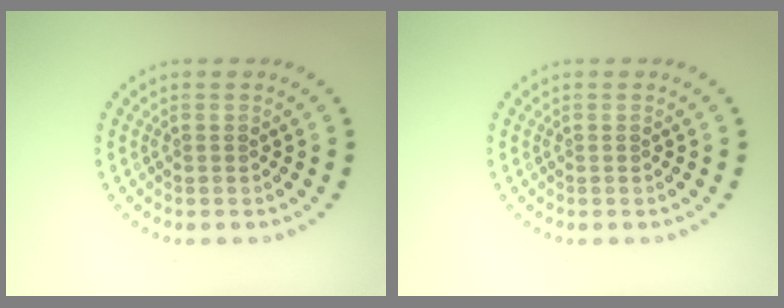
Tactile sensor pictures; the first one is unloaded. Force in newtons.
{"total": 0.0}